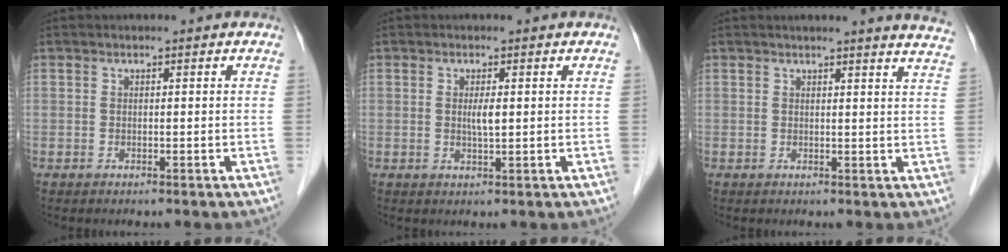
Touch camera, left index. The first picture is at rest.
{"total": 1.8, "force": [-0.2, 0.2, 1.8], "torque": [-0.037, -0.007, -0.003]}
{"total": 9.4, "force": [8.9, -0.6, 3.0], "torque": [-0.027, -0.062, 0.069]}